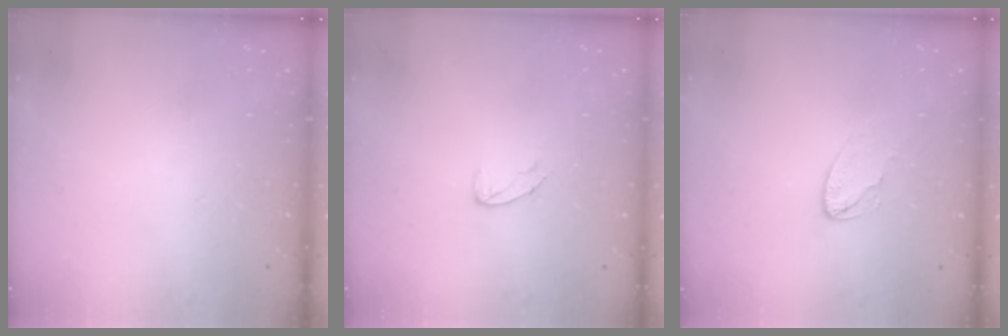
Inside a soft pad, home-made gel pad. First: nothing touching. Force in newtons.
{"total": 5.0, "press": 5.0, "slide": 0.5}
{"total": 4.9, "press": 4.9, "slide": 0.4}